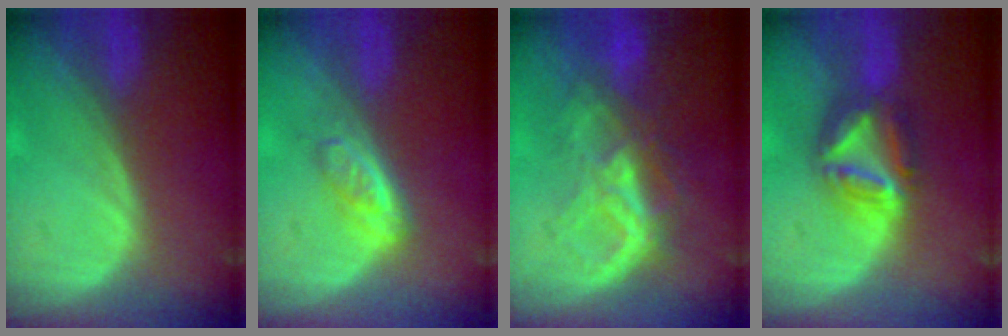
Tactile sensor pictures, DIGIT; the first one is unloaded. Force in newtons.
{"total": 3.8, "press": 3.8, "slide": 0.2}
{"total": 7.9, "press": 7.6, "slide": 2.3}
{"total": 7.4, "press": 6.5, "slide": 3.6}